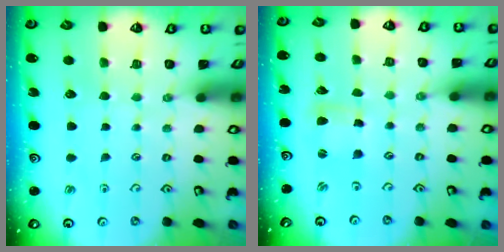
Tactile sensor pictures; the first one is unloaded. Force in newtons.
{"total": 2.5, "press": 2.5, "slide": 0.3}